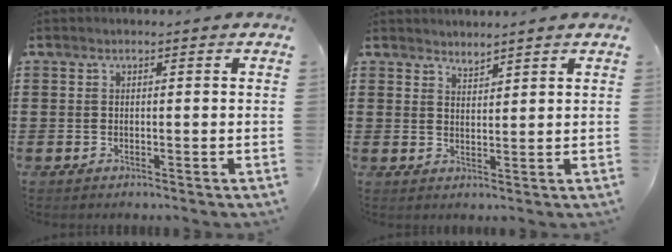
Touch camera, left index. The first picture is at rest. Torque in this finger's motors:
{"motor_torque": [0.10, 0.18, -0.05, 0.00]}